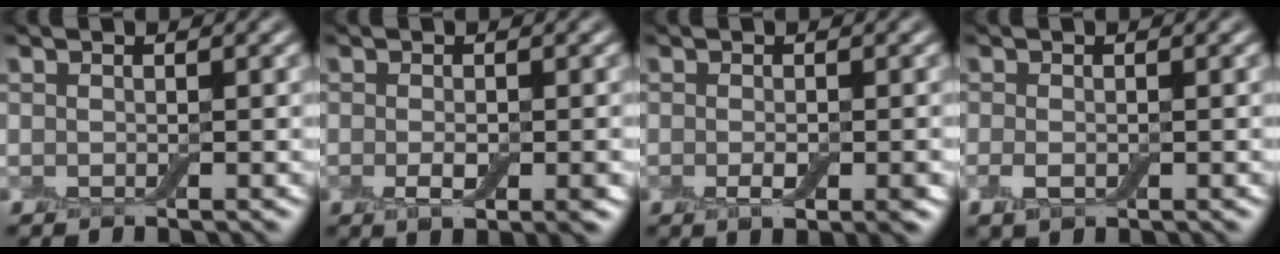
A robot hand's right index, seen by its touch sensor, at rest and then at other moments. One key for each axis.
{"total": 2.7, "fx": -0.8, "fy": 1.2, "fz": 2.3, "tx": -0.038, "ty": -0.007, "tz": -0.010}
{"total": 2.4, "fx": -0.7, "fy": 0.9, "fz": 2.0, "tx": -0.031, "ty": -0.007, "tz": -0.009}
{"total": 1.6, "fx": -0.4, "fy": 0.9, "fz": 1.2, "tx": -0.029, "ty": -0.005, "tz": -0.008}